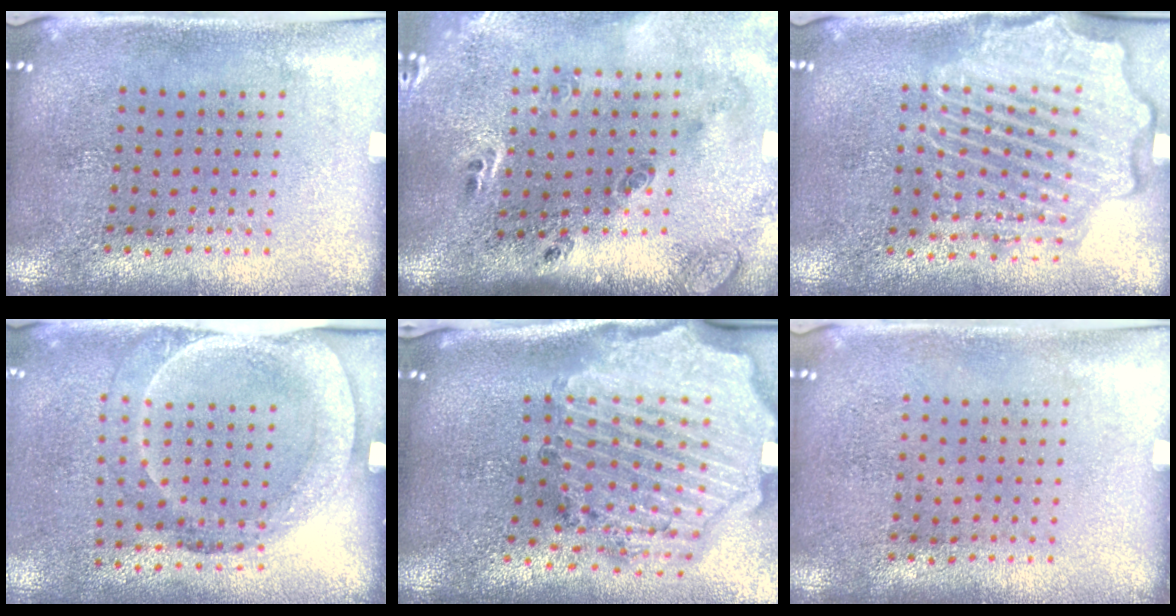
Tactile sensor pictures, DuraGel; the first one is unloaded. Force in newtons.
{"total": 3.0, "press": 1.9, "slide": 2.4}
{"total": 4.4, "press": 4.4, "slide": 0.5}
{"total": 1.7, "press": 1.2, "slide": 1.2}
{"total": 4.1, "press": 3.3, "slide": 2.4}
{"total": 0.0}